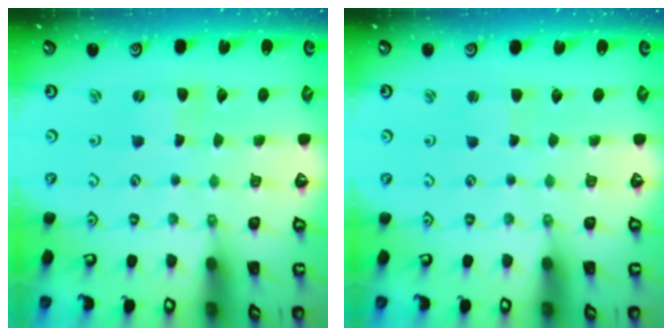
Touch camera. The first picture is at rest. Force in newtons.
{"total": 1.6, "press": 1.6, "slide": 0.3}